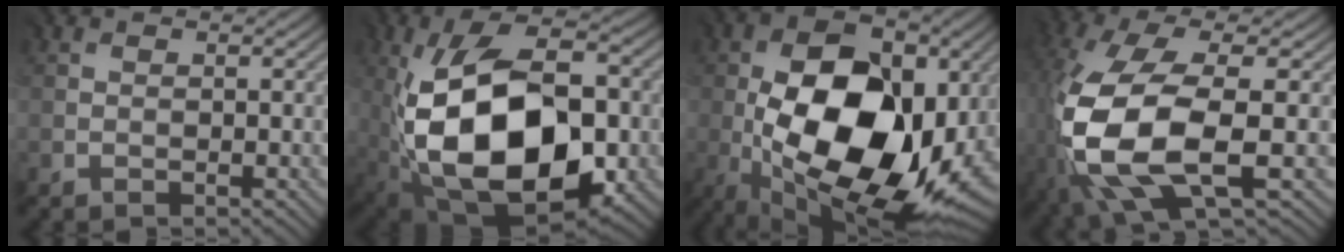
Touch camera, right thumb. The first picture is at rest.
{"total": 16.6, "force": [-3.1, 9.6, 13.2], "torque": [-0.234, -0.007, -0.057]}
{"total": 18.4, "force": [-1.4, 10.6, 15.0], "torque": [-0.270, -0.007, -0.027]}
{"total": 12.9, "force": [-3.1, 5.5, 11.2], "torque": [-0.281, -0.030, -0.054]}